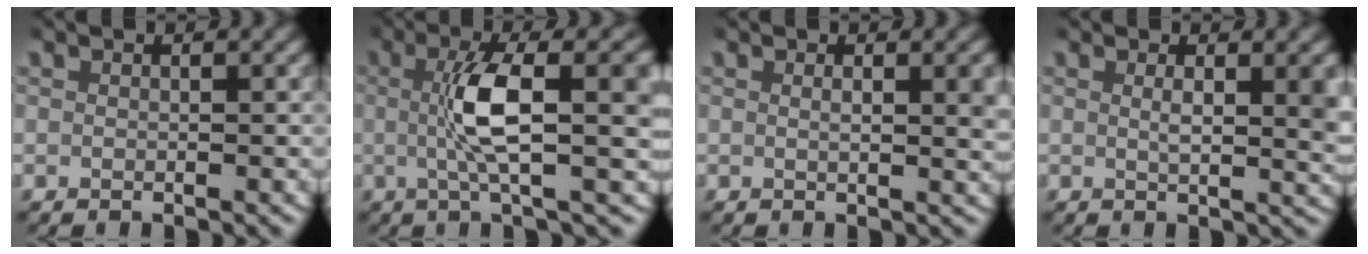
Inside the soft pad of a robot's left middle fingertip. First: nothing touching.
{"total": 7.0, "force": [0.3, 1.5, 6.8], "torque": [-0.111, 0.008, 0.003]}
{"total": 1.7, "force": [0.4, 0.1, 1.7], "torque": [-0.023, -0.005, 0.008]}
{"total": 3.2, "force": [0.7, 0.7, 3.1], "torque": [-0.040, -0.006, 0.014]}